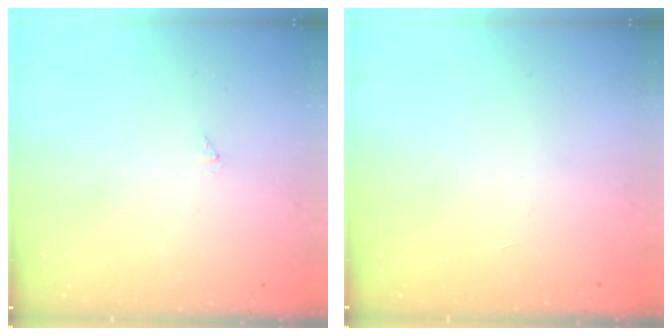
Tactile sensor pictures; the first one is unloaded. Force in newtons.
{"total": 0.0}